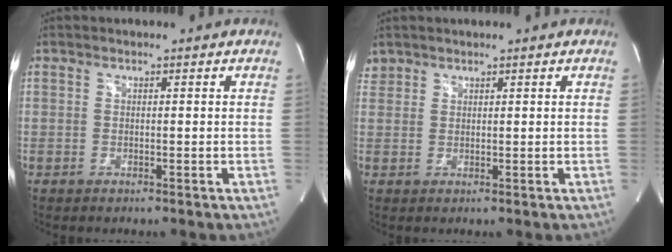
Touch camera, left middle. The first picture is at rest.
{"total": 1.7, "force": [1.5, 0.7, -0.1], "torque": [0.001, 0.011, 0.029]}